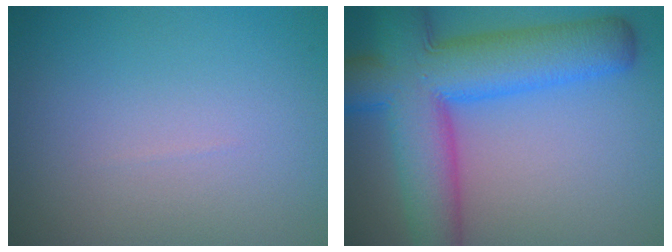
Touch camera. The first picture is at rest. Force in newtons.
{"total": 11.8, "press": 11.7, "slide": 0.5}